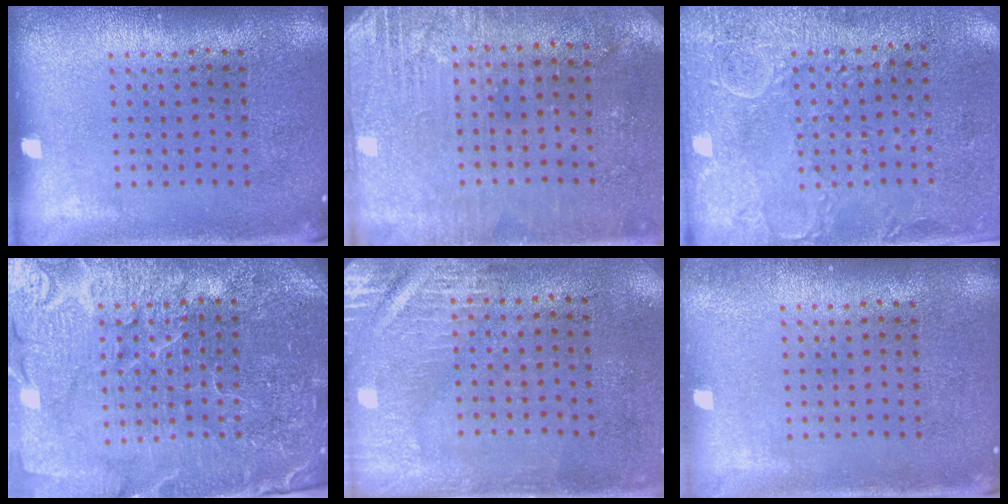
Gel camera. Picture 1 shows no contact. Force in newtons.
{"total": 2.8, "press": 2.6, "slide": 1.0}
{"total": 2.9, "press": 2.4, "slide": 1.6}
{"total": 5.0, "press": 4.7, "slide": 1.7}
{"total": 2.9, "press": 2.5, "slide": 1.5}
{"total": 0.6, "press": 0.6, "slide": 0.1}